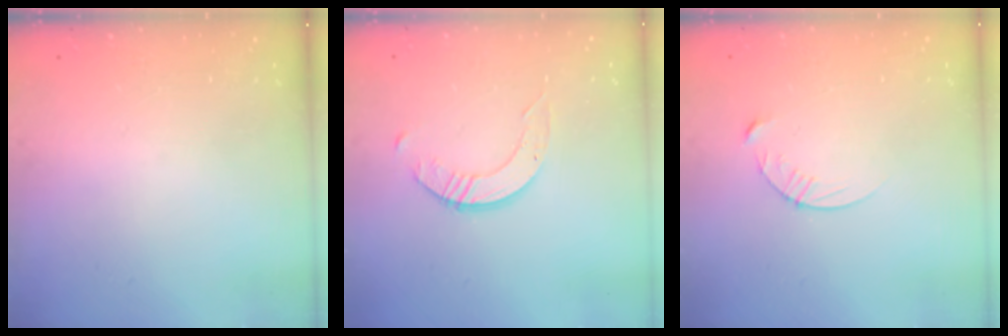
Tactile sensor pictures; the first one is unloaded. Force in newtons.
{"total": 3.1, "press": 3.1, "slide": 0.3}
{"total": 4.6, "press": 4.6, "slide": 0.5}